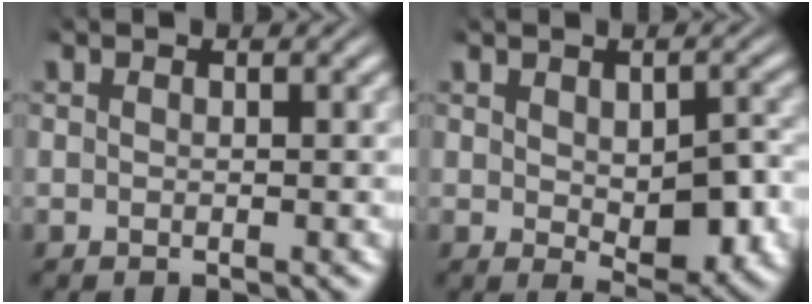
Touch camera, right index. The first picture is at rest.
{"total": 4.0, "force": [-0.4, 1.9, 3.5], "torque": [-0.051, -0.022, 0.003]}